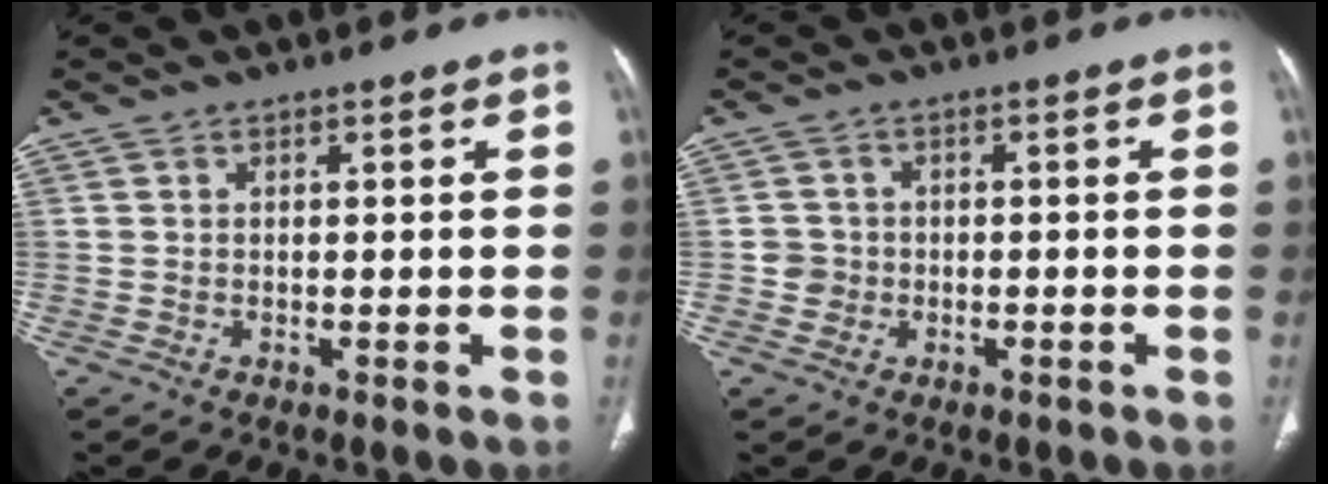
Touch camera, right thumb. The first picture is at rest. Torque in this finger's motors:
{"motor_torque": [-0.08, 0.27, 0.36, -0.19, 0.03]}